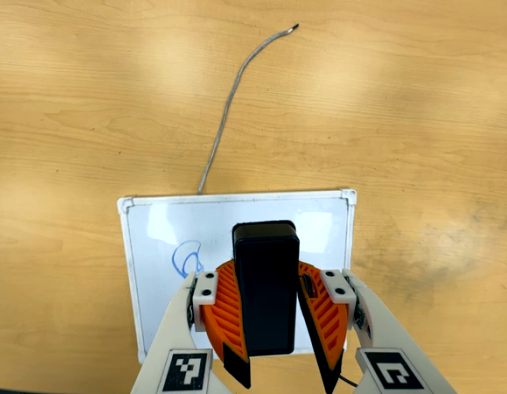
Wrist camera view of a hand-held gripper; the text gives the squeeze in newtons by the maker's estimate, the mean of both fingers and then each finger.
{"total": 8.6, "left": 9.4, "right": 7.9}